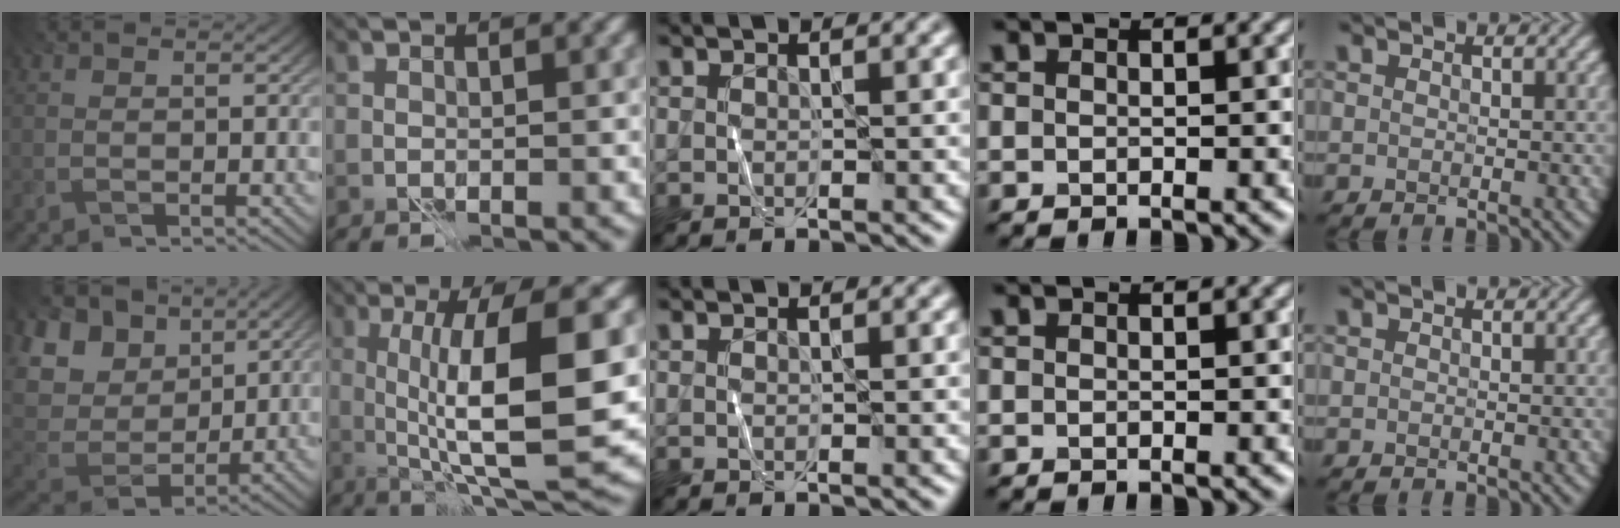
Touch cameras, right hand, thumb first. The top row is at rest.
{"thumb": {"total": 12.2, "force": [4.0, 9.6, 6.3], "torque": [-0.209, 0.033, 0.092]}, "index": {"total": 11.5, "force": [0.5, 2.8, 11.2], "torque": [-0.161, -0.005, 0.013]}}